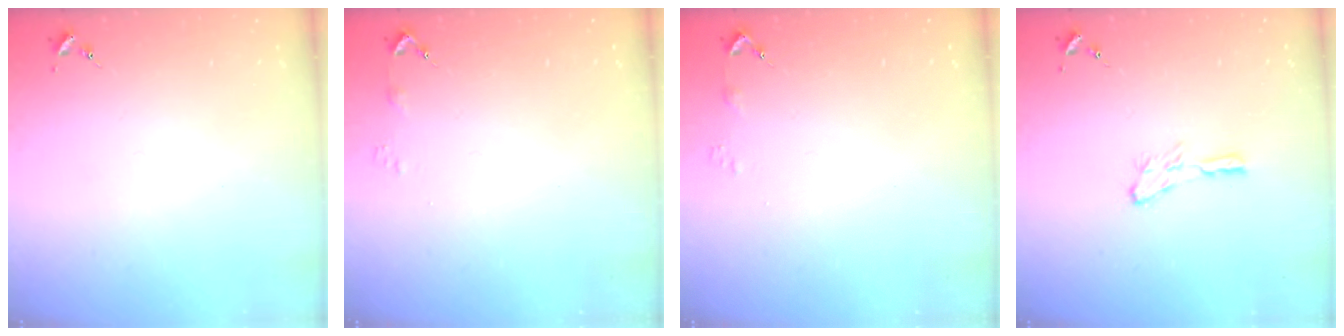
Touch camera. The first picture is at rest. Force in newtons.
{"total": 2.4, "press": 2.4, "slide": 0.3}
{"total": 2.4, "press": 2.4, "slide": 0.3}
{"total": 5.3, "press": 5.3, "slide": 0.2}